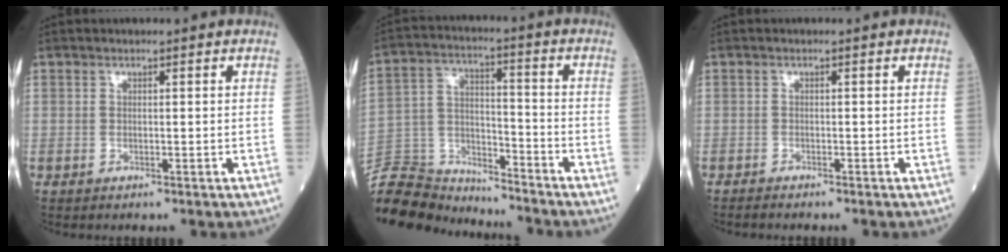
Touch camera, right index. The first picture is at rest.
{"total": 14.6, "force": [-14.5, 1.7, 1.2], "torque": [-0.025, 0.025, -0.260]}
{"total": 1.4, "force": [-1.3, 0.1, 0.5], "torque": [-0.012, -0.002, -0.021]}